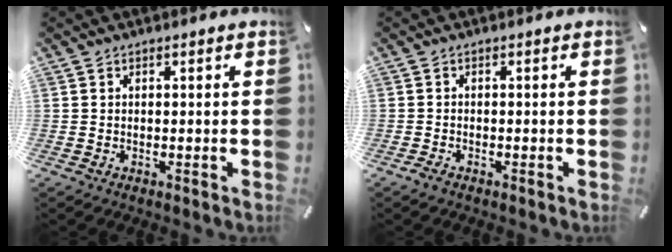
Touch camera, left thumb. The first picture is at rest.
{"total": 1.0, "force": [-0.9, 0.3, 0.4], "torque": [-0.009, -0.001, -0.017]}